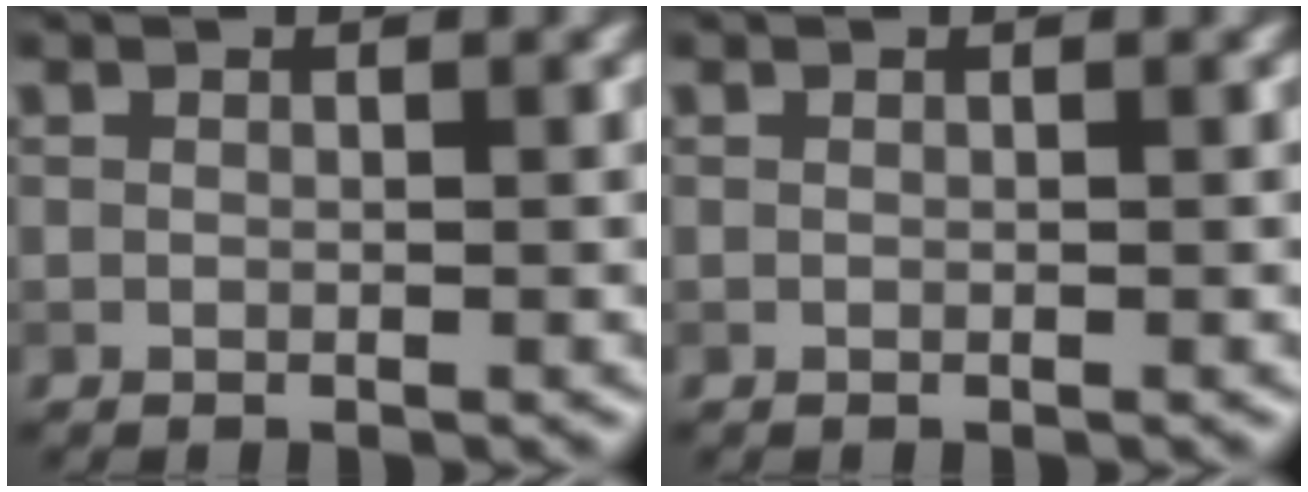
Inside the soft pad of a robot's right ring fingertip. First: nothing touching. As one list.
[{"total": 0.0}]